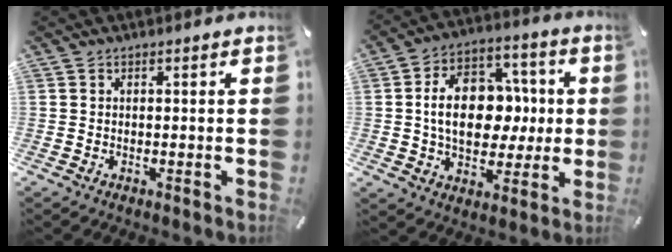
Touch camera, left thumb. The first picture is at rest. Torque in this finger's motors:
{"motor_torque": [1.73, 2.98, 1.14, -0.73, 0.47]}